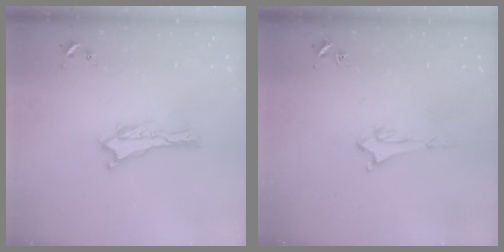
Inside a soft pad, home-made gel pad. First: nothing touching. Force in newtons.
{"total": 1.5, "press": 1.5, "slide": 0.2}